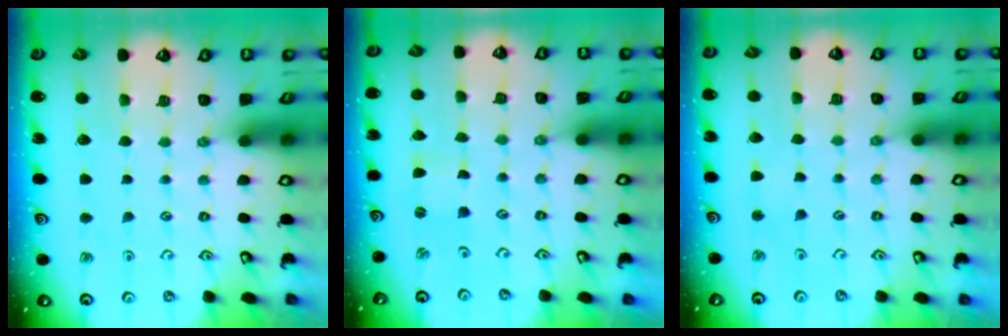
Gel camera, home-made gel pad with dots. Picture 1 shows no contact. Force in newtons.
{"total": 0.0}
{"total": 1.5, "press": 1.5, "slide": 0.3}